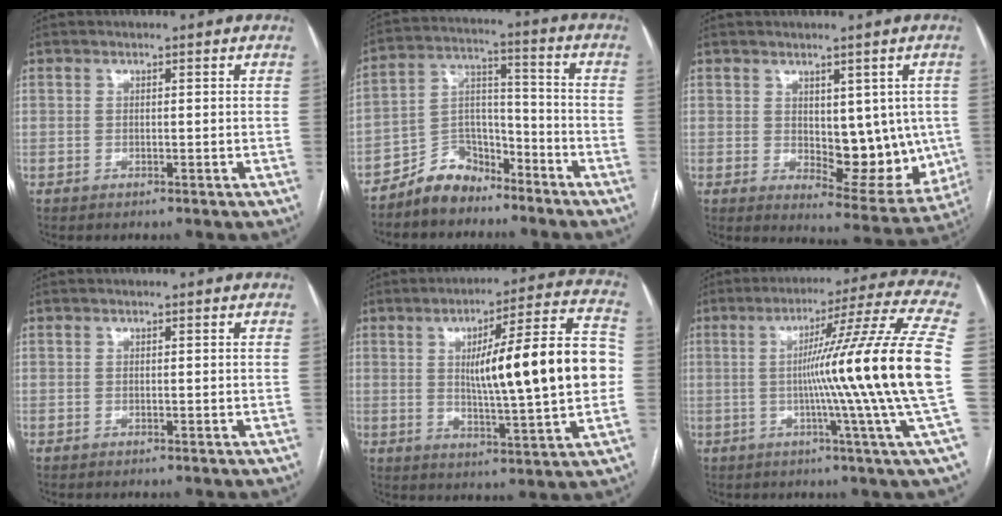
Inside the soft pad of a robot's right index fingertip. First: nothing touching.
{"total": 8.3, "force": [-6.8, 4.2, 2.0], "torque": [-0.036, 0.033, -0.125]}
{"total": 10.9, "force": [0.4, 5.7, 9.3], "torque": [-0.101, -0.007, 0.023]}
{"total": 0.0}
{"total": 18.6, "force": [0.9, 1.3, 18.6], "torque": [-0.277, 0.017, 0.012]}
{"total": 19.6, "force": [-1.0, -3.8, 19.2], "torque": [-0.270, -0.013, -0.033]}